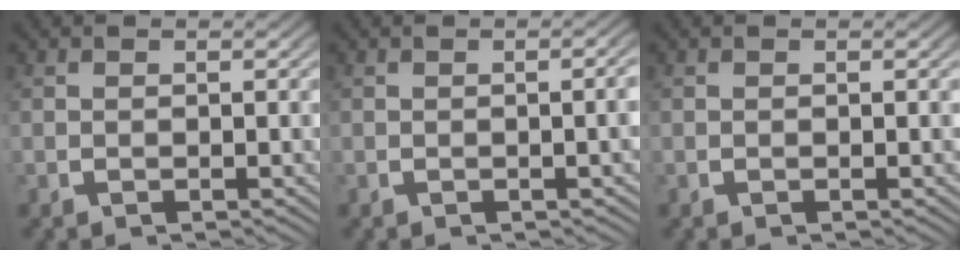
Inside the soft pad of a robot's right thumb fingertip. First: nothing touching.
{"total": 1.7, "force": [-0.3, 0.2, 1.7], "torque": [-0.020, 0.006, -0.006]}
{"total": 0.0}